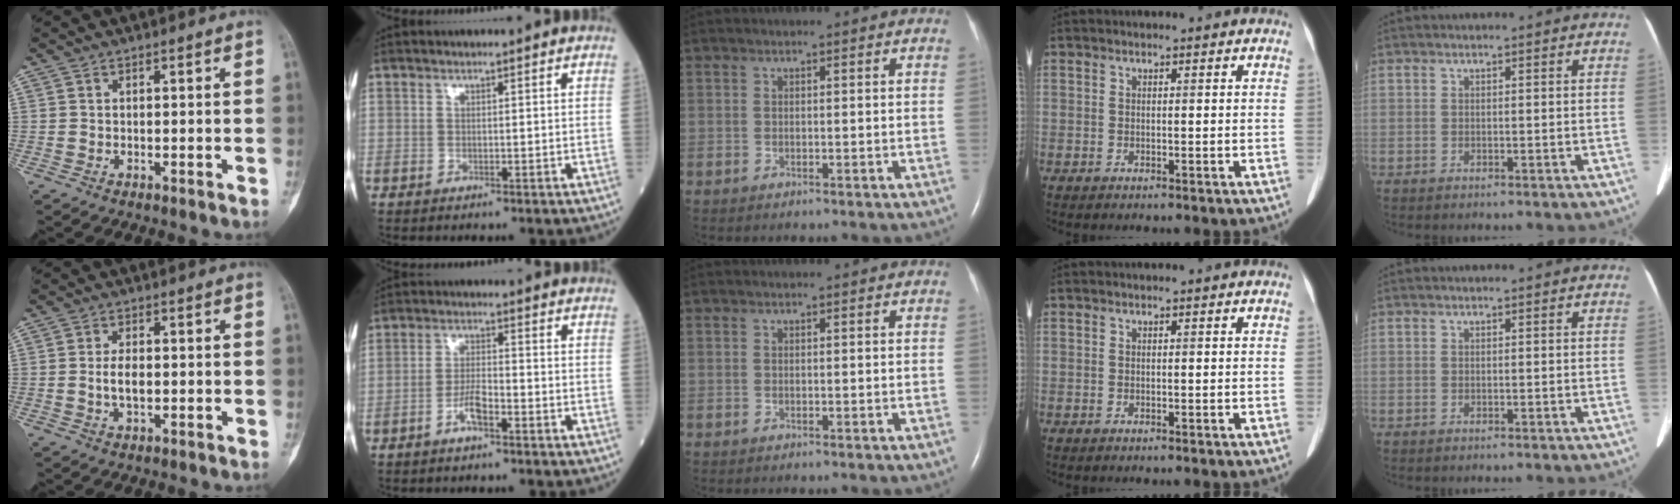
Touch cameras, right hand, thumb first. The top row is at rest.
{"thumb": {"total": 3.7, "force": [-0.4, 1.9, 3.2], "torque": [-0.052, 0.002, -0.008]}, "index": {"total": 3.7, "force": [-2.2, 0.7, 3.0], "torque": [-0.056, 0.005, -0.043]}}